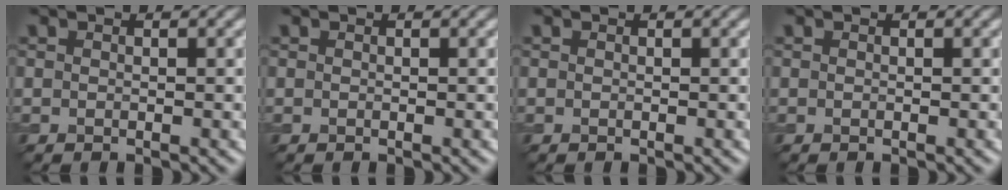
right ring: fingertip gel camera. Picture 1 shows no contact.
{"total": 0.0}
{"total": 0.0}
{"total": 0.0}